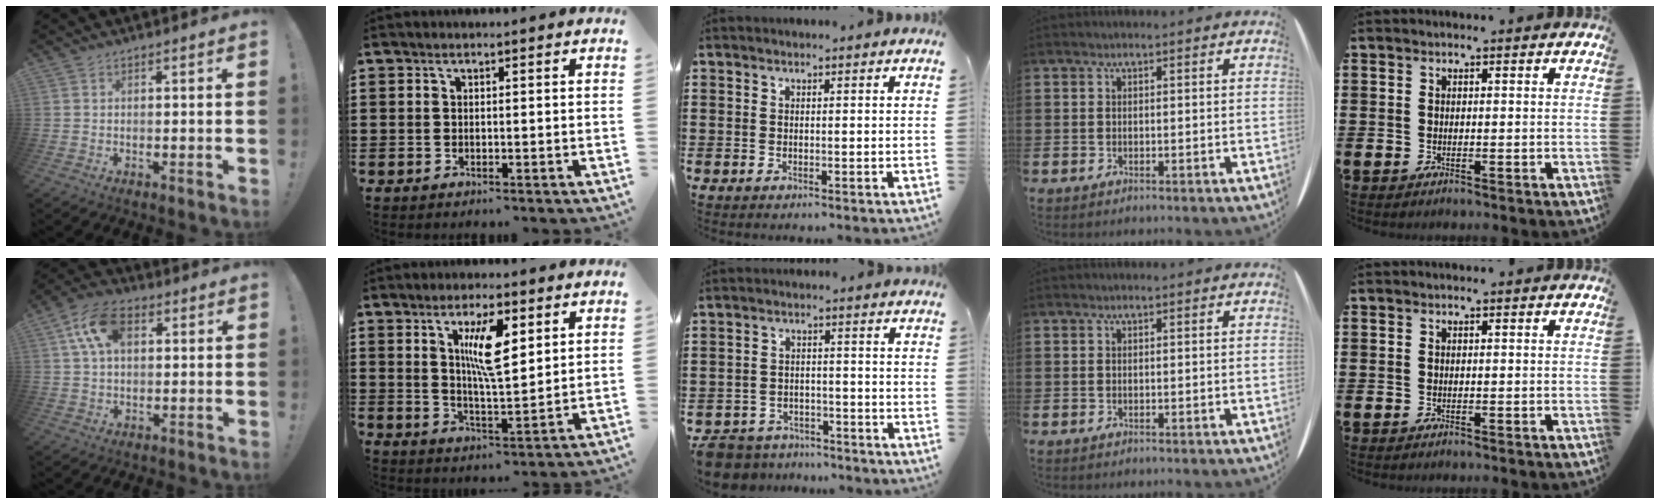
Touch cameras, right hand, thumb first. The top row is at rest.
{"thumb": {"total": 11.7, "force": [3.7, 6.9, 8.7], "torque": [-0.155, 0.006, 0.071]}, "index": {"total": 8.3, "force": [3.2, 2.5, 7.2], "torque": [-0.133, 0.000, 0.051]}, "middle": {"total": 5.1, "force": [-5.0, 1.1, 0.2], "torque": [-0.024, 0.006, -0.107]}}